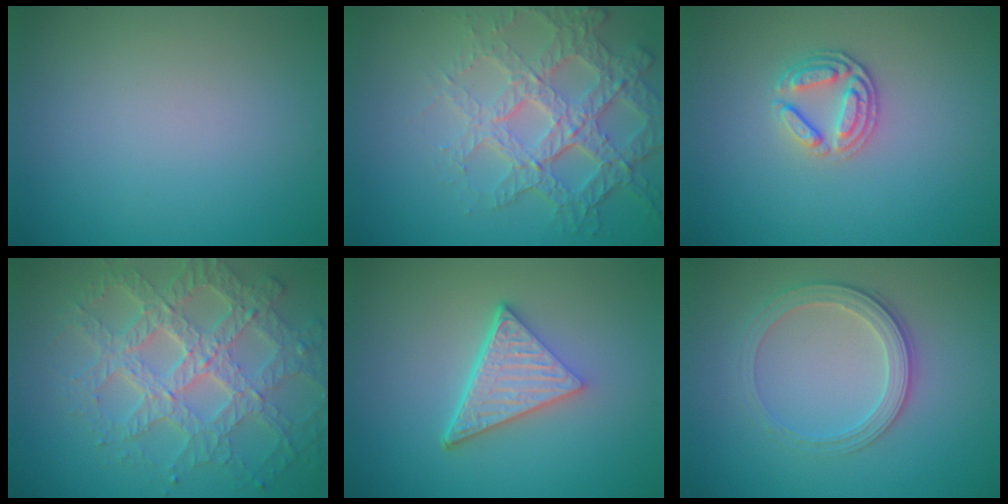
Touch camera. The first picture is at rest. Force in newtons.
{"total": 6.8, "press": 5.0, "slide": 4.7}
{"total": 2.7, "press": 2.4, "slide": 1.2}
{"total": 8.1, "press": 6.0, "slide": 5.5}
{"total": 5.2, "press": 3.6, "slide": 3.7}
{"total": 2.8, "press": 2.6, "slide": 0.8}